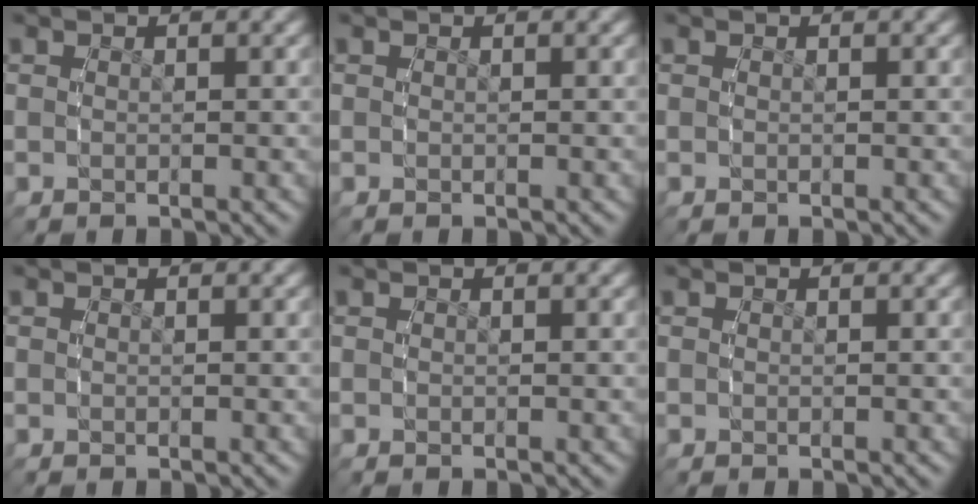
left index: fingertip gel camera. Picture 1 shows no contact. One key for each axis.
{"total": 0.0}
{"total": 0.0}
{"total": 0.0}
{"total": 0.0}
{"total": 0.0}